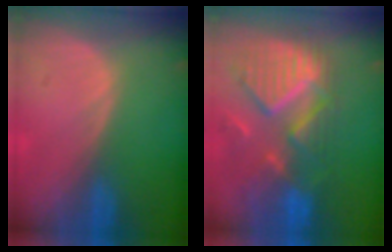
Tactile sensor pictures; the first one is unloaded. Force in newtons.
{"total": 12.1, "press": 10.5, "slide": 6.0}